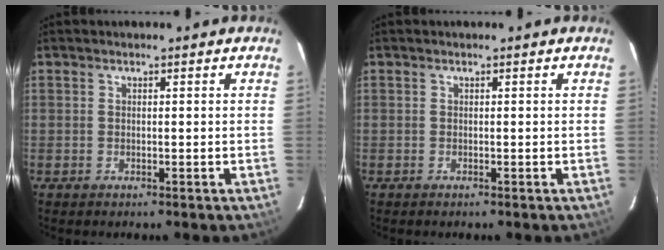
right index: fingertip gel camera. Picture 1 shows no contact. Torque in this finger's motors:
{"motor_torque": [0.09, 0.03, -0.02, 0.01]}